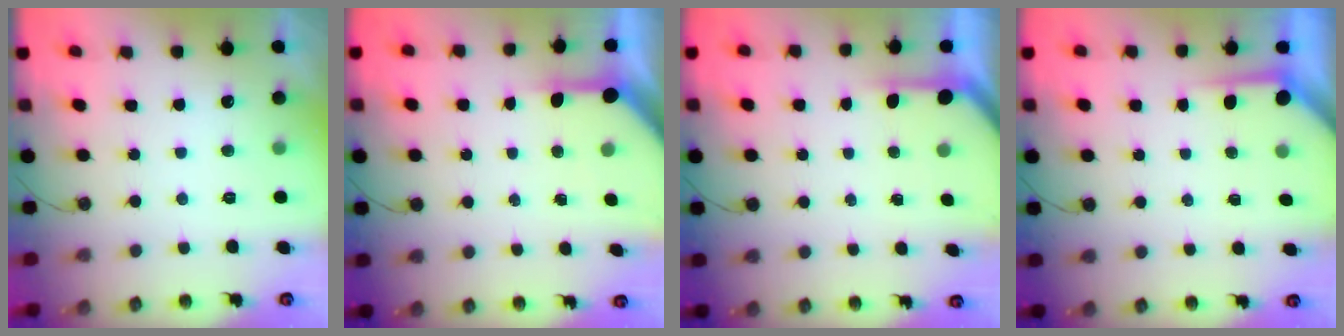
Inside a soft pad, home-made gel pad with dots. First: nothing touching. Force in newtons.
{"total": 6.0, "press": 6.0, "slide": 0.5}
{"total": 2.7, "press": 2.7, "slide": 0.2}
{"total": 3.5, "press": 3.5, "slide": 0.3}